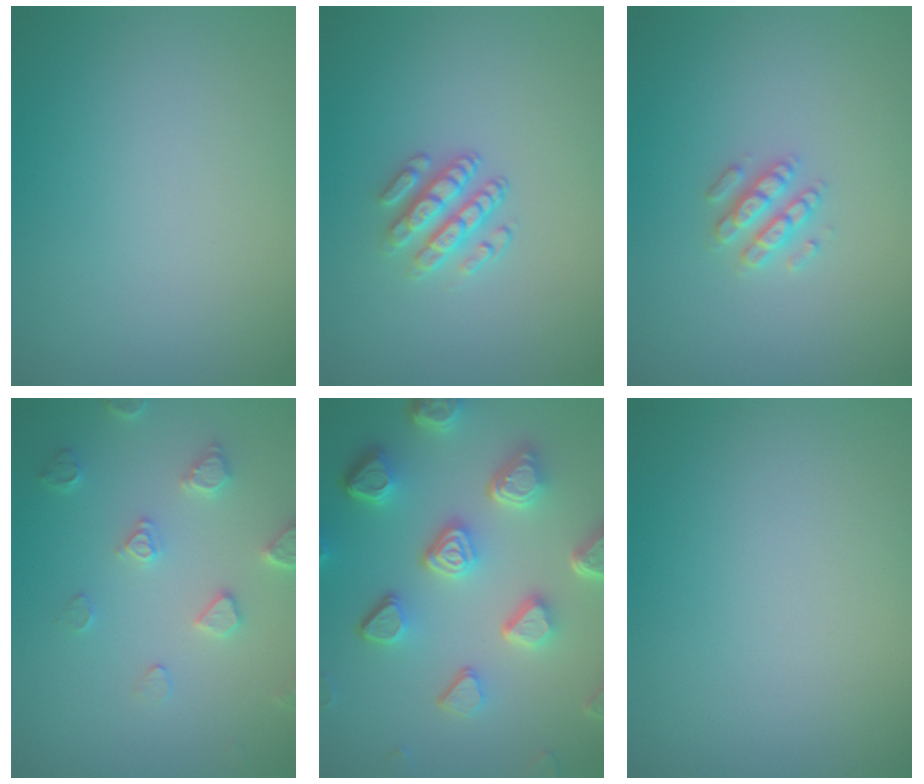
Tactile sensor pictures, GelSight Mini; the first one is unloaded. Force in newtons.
{"total": 2.9, "press": 2.5, "slide": 1.5}
{"total": 2.5, "press": 2.4, "slide": 0.5}
{"total": 2.9, "press": 2.8, "slide": 0.7}
{"total": 7.3, "press": 5.6, "slide": 4.7}
{"total": 0.0}